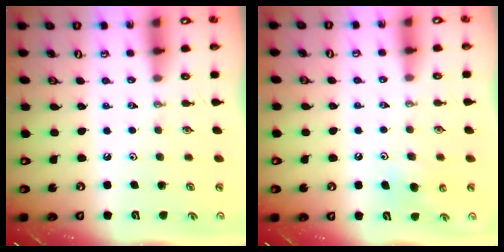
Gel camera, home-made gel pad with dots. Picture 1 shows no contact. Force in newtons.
{"total": 5.8, "press": 5.7, "slide": 1.0}